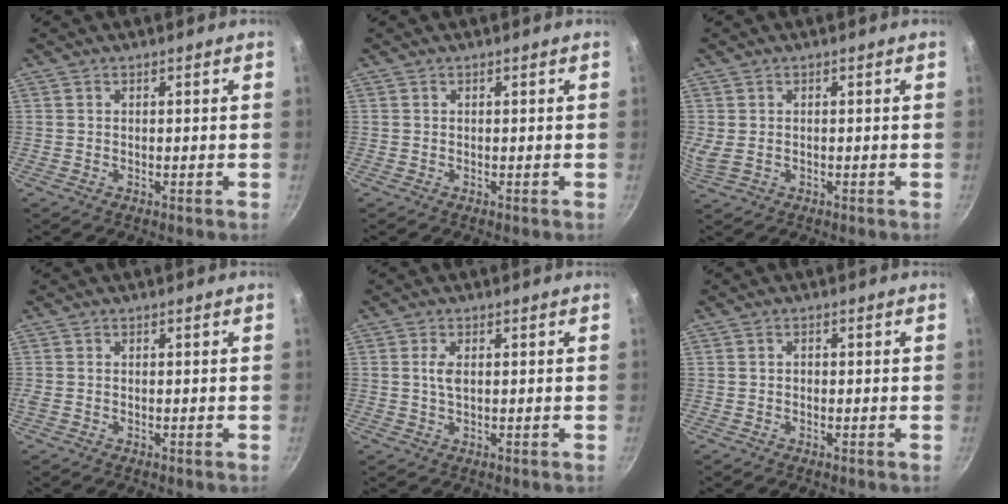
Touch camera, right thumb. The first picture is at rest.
{"total": 0.0}
{"total": 0.7, "force": [-0.3, 0.6, 0.4], "torque": [-0.010, 0.001, -0.003]}
{"total": 0.6, "force": [-0.1, 0.4, 0.4], "torque": [-0.010, 0.002, -0.002]}
{"total": 2.4, "force": [0.4, 1.1, 2.1], "torque": [-0.043, 0.002, 0.008]}
{"total": 0.6, "force": [-0.2, 0.5, 0.2], "torque": [-0.003, 0.003, -0.003]}